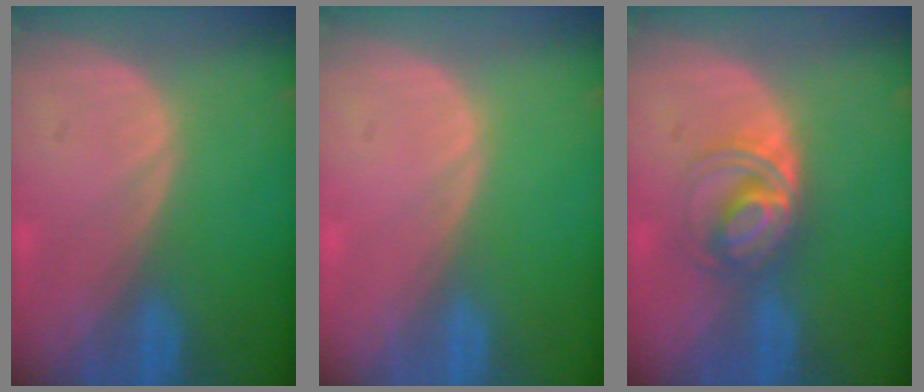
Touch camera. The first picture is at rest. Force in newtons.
{"total": 0.0}
{"total": 5.6, "press": 5.3, "slide": 1.7}